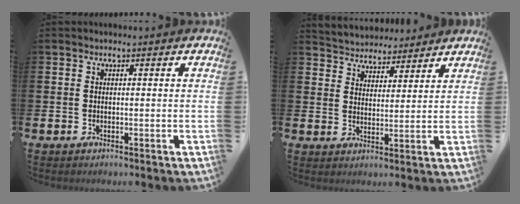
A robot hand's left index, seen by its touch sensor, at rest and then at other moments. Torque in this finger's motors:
{"motor_torque": [1.07, -1.07, 0.18, 0.08]}